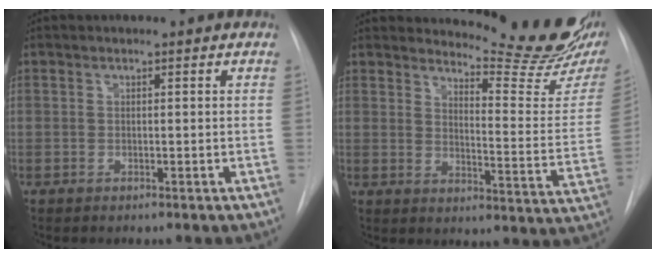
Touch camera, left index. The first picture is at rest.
{"total": 15.9, "force": [14.8, 0.0, 5.8], "torque": [-0.082, -0.112, 0.176]}